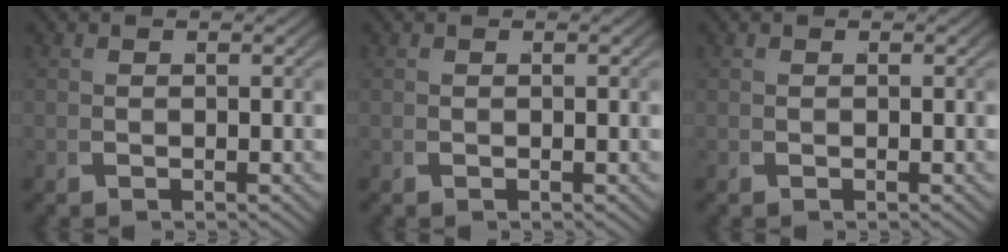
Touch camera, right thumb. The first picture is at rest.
{"total": 0.0}
{"total": 0.0}